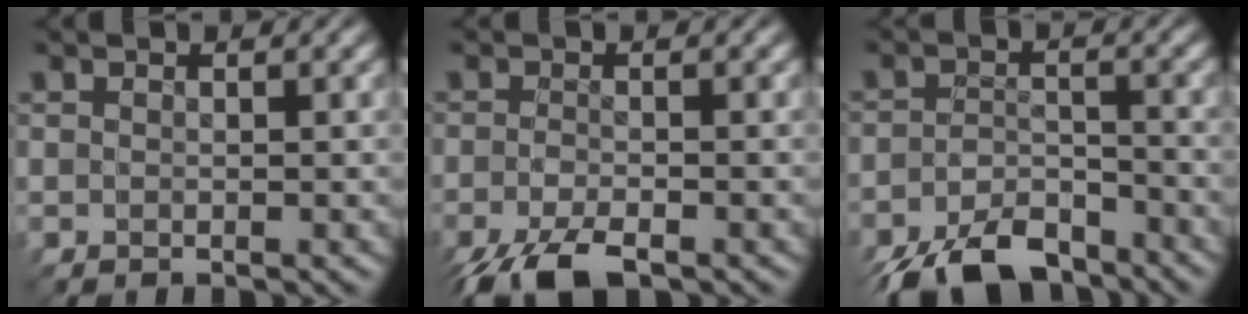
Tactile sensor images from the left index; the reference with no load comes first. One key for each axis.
{"total": 3.8, "fx": -3.7, "fy": -0.9, "fz": 0.0, "tx": -0.009, "ty": -0.014, "tz": -0.053}
{"total": 6.5, "fx": -6.3, "fy": 1.5, "fz": 0.2, "tx": -0.020, "ty": -0.028, "tz": -0.092}